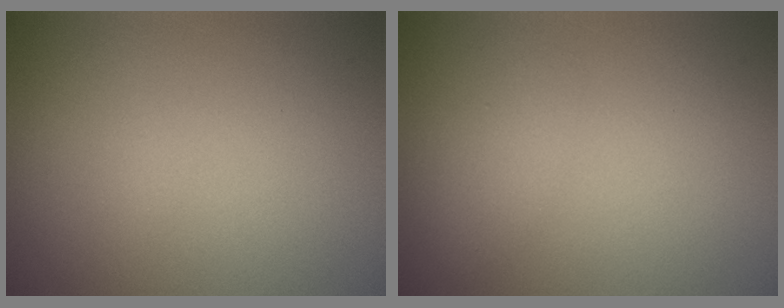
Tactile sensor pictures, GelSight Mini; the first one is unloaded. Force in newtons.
{"total": 1.2, "press": 1.2, "slide": 0.0}